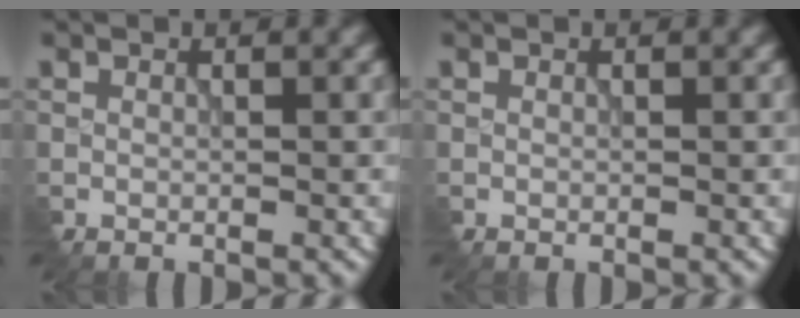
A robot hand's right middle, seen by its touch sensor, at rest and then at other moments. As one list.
[{"total": 0.0}]